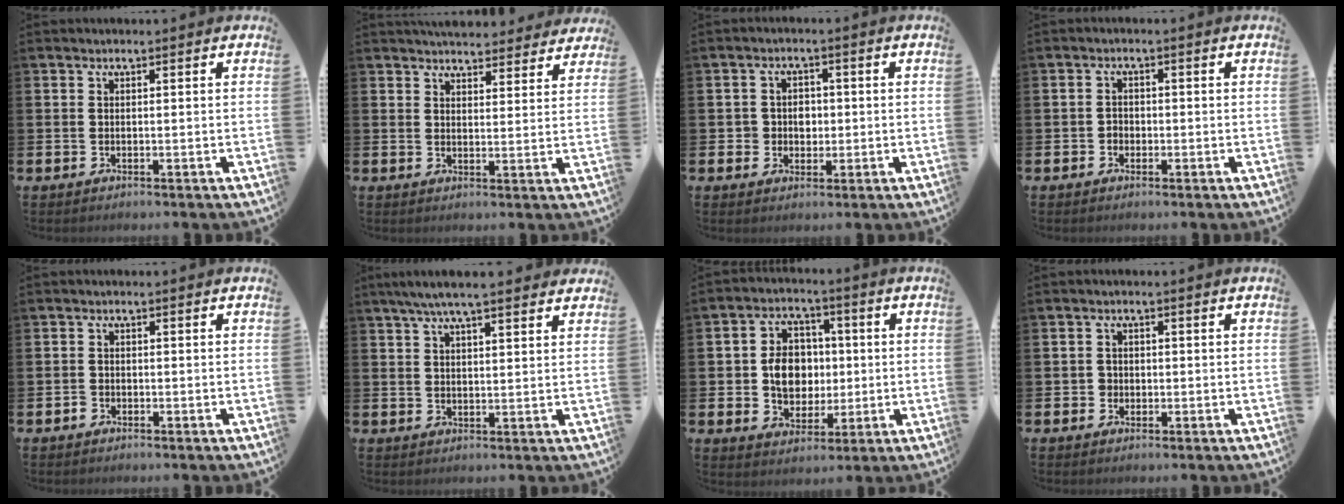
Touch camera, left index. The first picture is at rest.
{"total": 5.3, "force": [5.1, 1.2, 0.4], "torque": [-0.007, -0.030, 0.092]}
{"total": 2.9, "force": [0.1, 2.8, 0.7], "torque": [-0.017, 0.008, -0.005]}
{"total": 1.4, "force": [-0.5, 1.3, 0.3], "torque": [-0.009, 0.004, -0.013]}
{"total": 1.1, "force": [-0.8, 0.7, 0.1], "torque": [-0.003, 0.002, -0.019]}
{"total": 5.7, "force": [4.9, 0.6, 2.7], "torque": [-0.057, -0.010, 0.088]}
{"total": 7.3, "force": [0.2, 6.0, 4.1], "torque": [-0.088, 0.021, 0.001]}
{"total": 1.6, "force": [-0.2, 1.5, 0.3], "torque": [-0.001, 0.004, -0.010]}